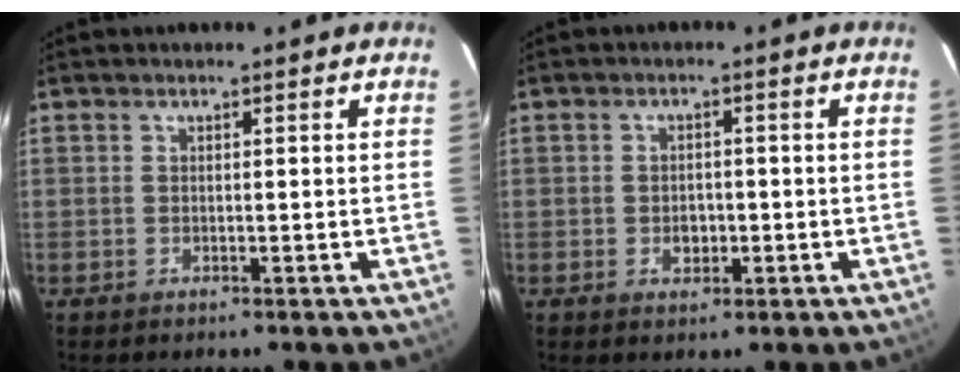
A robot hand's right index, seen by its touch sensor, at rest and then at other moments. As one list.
[{"total": 2.9, "force": [-0.7, 2.3, 1.6], "torque": [-0.026, 0.004, -0.008]}]